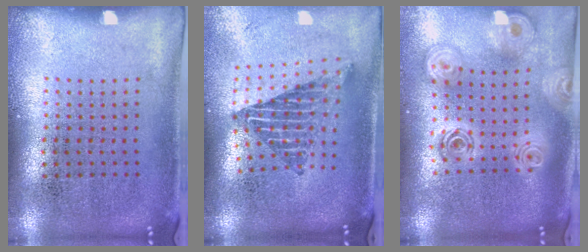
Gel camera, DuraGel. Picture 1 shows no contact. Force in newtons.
{"total": 2.2, "press": 1.6, "slide": 1.5}
{"total": 2.5, "press": 1.9, "slide": 1.6}